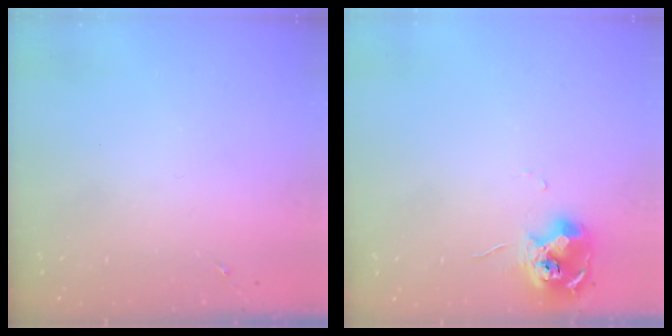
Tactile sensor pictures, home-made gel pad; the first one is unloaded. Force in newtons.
{"total": 11.7, "press": 11.6, "slide": 1.0}